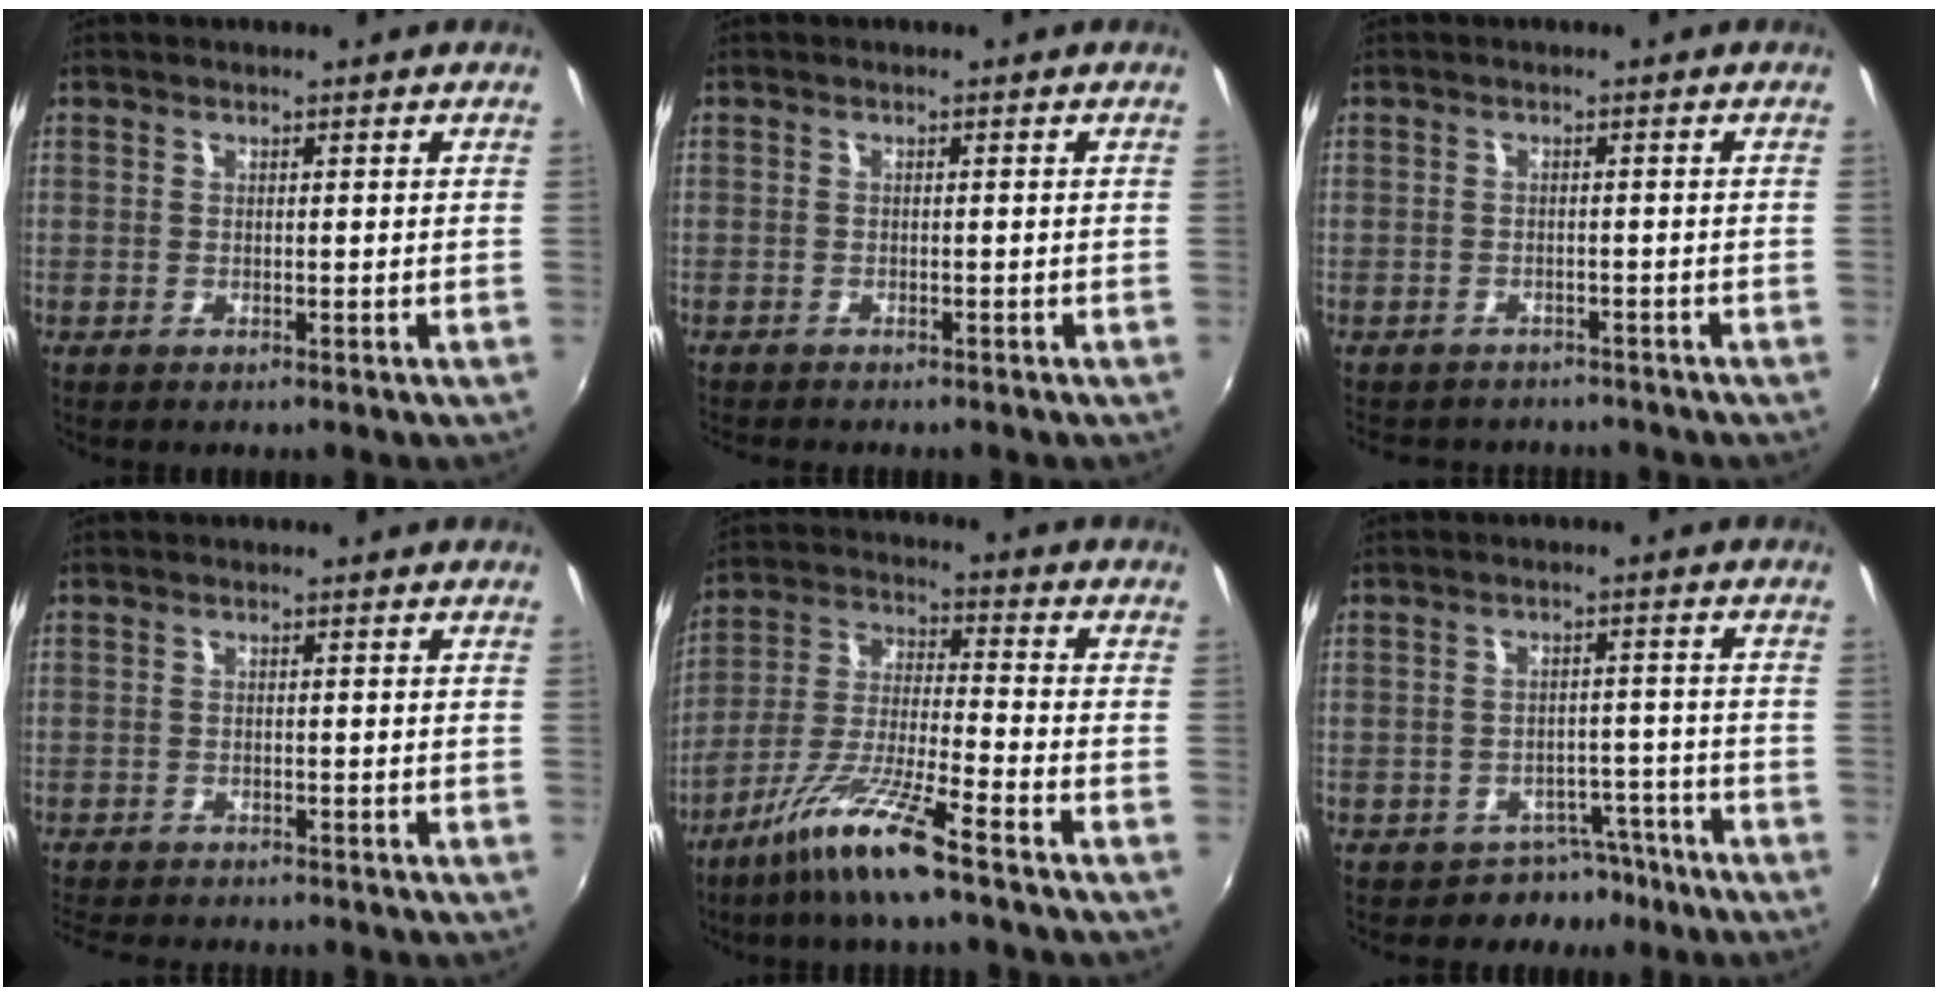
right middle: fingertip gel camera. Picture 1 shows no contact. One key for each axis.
{"total": 2.4, "fx": -2.2, "fy": 0.6, "fz": 0.8, "tx": -0.022, "ty": -0.011, "tz": -0.035}
{"total": 5.6, "fx": -4.8, "fy": 2.6, "fz": 1.2, "tx": -0.032, "ty": -0.003, "tz": -0.070}
{"total": 7.1, "fx": -6.5, "fy": 1.3, "fz": 2.3, "tx": -0.064, "ty": -0.017, "tz": -0.103}
{"total": 12.0, "fx": -8.2, "fy": 0.1, "fz": 8.7, "tx": -0.184, "ty": -0.009, "tz": -0.154}
{"total": 5.9, "fx": -4.6, "fy": 3.7, "fz": 0.3, "tx": -0.005, "ty": 0.028, "tz": -0.058}